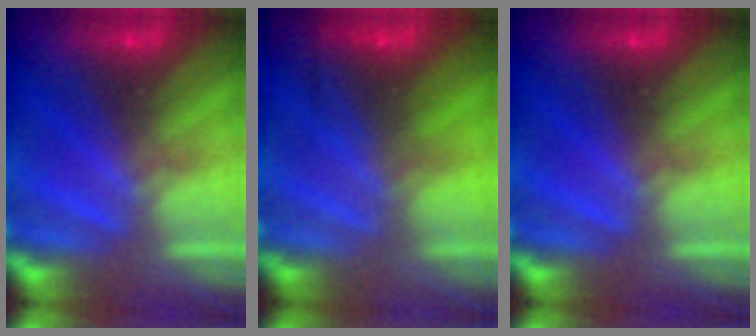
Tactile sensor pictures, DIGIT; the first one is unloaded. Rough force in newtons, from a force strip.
{"total": 2.4}
{"total": 0.0}